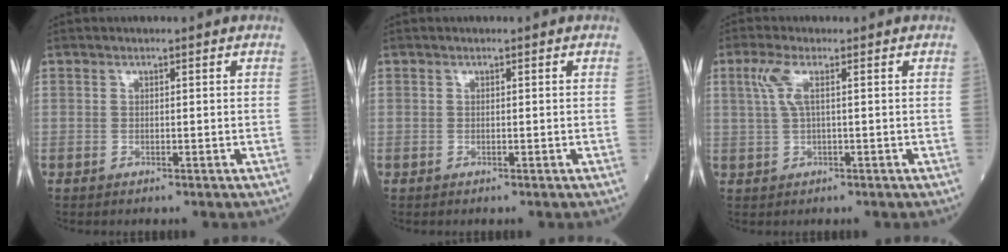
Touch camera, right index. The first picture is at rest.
{"total": 0.0}
{"total": 3.5, "force": [1.2, 0.6, 3.2], "torque": [-0.081, 0.014, 0.027]}